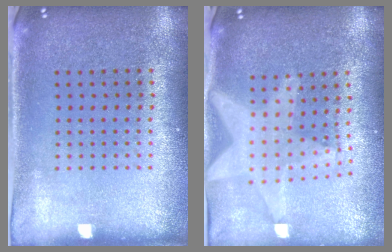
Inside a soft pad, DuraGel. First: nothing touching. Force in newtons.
{"total": 2.1, "press": 1.8, "slide": 1.1}